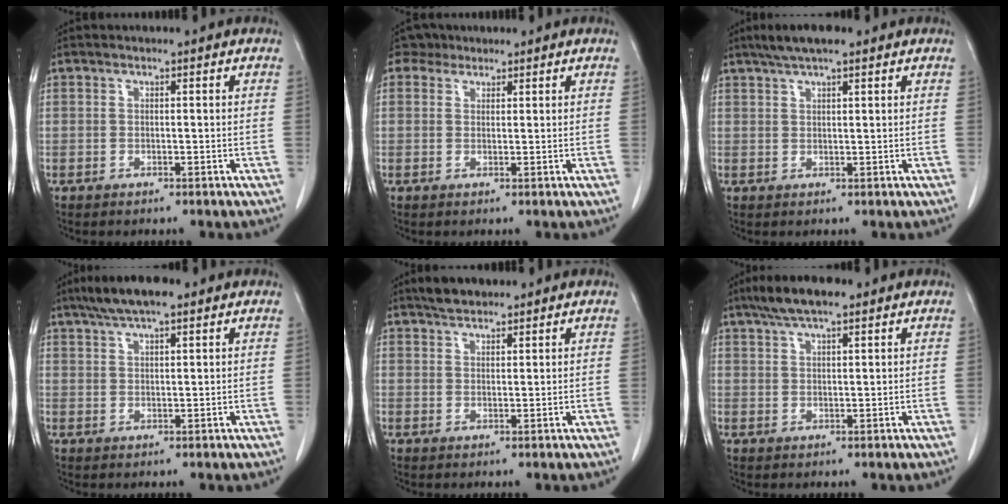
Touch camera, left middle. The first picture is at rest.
{"total": 2.4, "force": [1.8, 1.5, 0.0], "torque": [-0.002, 0.010, 0.028]}
{"total": 5.2, "force": [3.9, 0.9, 3.4], "torque": [-0.065, 0.020, 0.068]}
{"total": 6.8, "force": [5.0, 1.2, 4.3], "torque": [-0.084, 0.021, 0.087]}
{"total": 3.5, "force": [3.1, 1.1, 1.3], "torque": [-0.030, 0.011, 0.055]}
{"total": 6.4, "force": [4.8, 1.3, 4.1], "torque": [-0.085, 0.019, 0.084]}